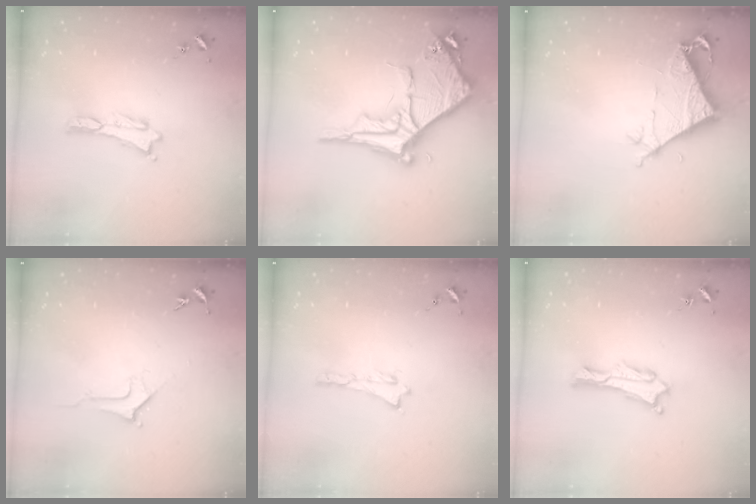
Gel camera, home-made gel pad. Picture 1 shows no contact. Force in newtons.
{"total": 8.7, "press": 8.7, "slide": 1.0}
{"total": 6.9, "press": 6.9, "slide": 0.5}
{"total": 2.8, "press": 2.8, "slide": 0.4}
{"total": 0.0}
{"total": 0.8, "press": 0.7, "slide": 0.2}